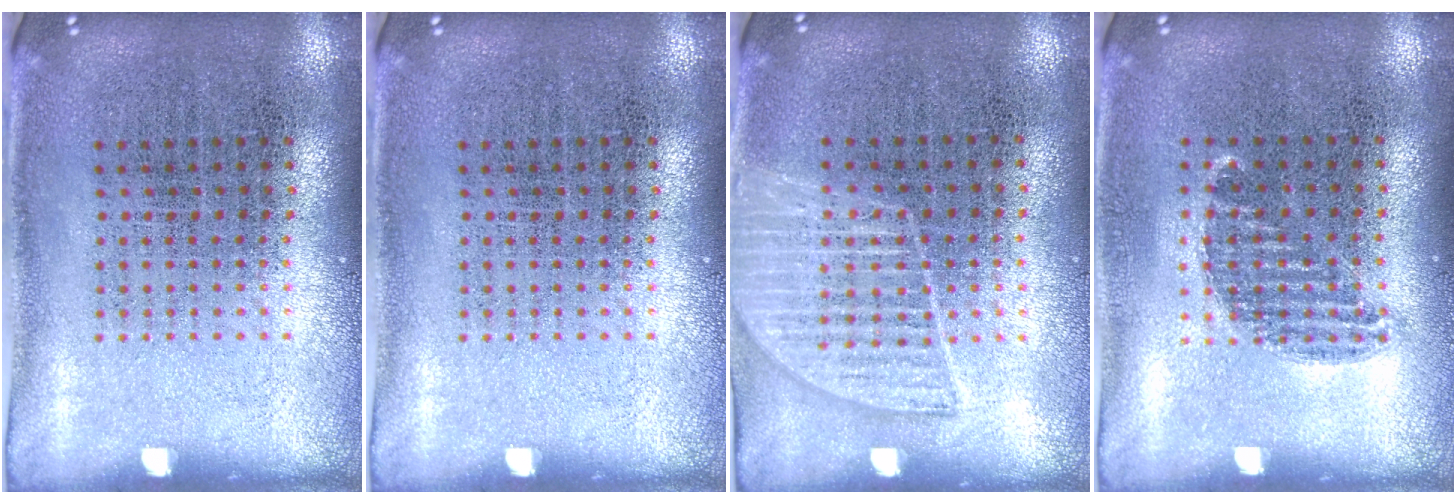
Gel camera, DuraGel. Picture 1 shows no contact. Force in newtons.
{"total": 0.0}
{"total": 1.4, "press": 1.3, "slide": 0.6}
{"total": 0.8, "press": 0.6, "slide": 0.4}